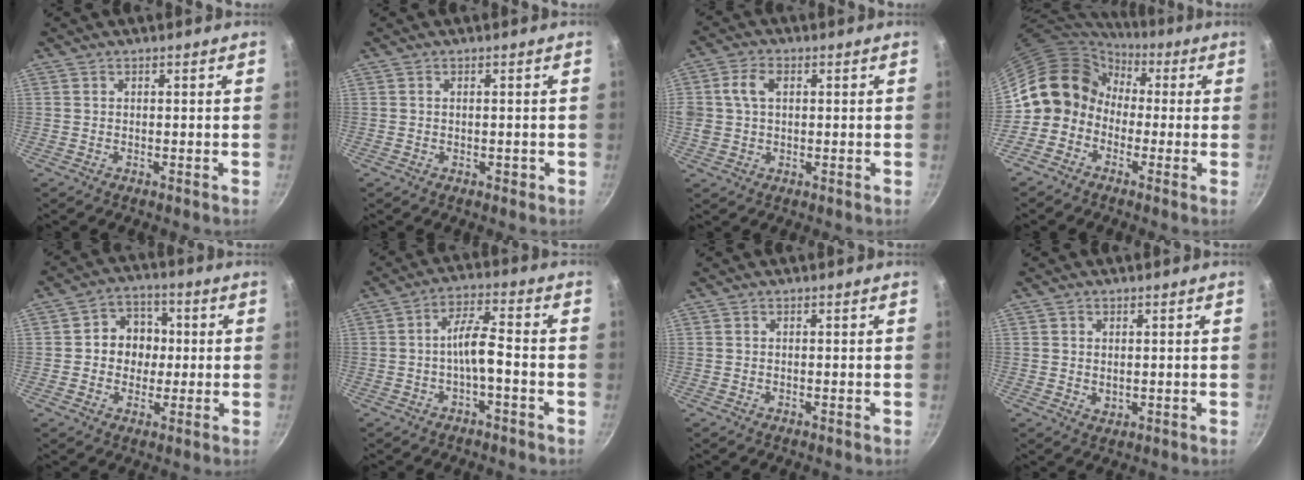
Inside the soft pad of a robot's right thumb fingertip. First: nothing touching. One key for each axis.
{"total": 1.0, "fx": -0.3, "fy": 0.6, "fz": 0.8, "tx": -0.007, "ty": 0.002, "tz": -0.003}
{"total": 5.9, "fx": 1.3, "fy": 4.1, "fz": 4.1, "tx": -0.069, "ty": 0.005, "tz": 0.020}
{"total": 10.8, "fx": -0.3, "fy": 9.8, "fz": 4.7, "tx": -0.045, "ty": 0.037, "tz": -0.027}
{"total": 8.6, "fx": 0.4, "fy": 7.6, "fz": 4.1, "tx": -0.017, "ty": 0.010, "tz": -0.005}
{"total": 6.1, "fx": -2.1, "fy": 1.8, "fz": 5.4, "tx": -0.104, "ty": 0.035, "tz": -0.038}
{"total": 0.0}
{"total": 2.3, "fx": 0.7, "fy": 1.8, "fz": 1.2, "tx": -0.015, "ty": -0.007, "tz": 0.012}